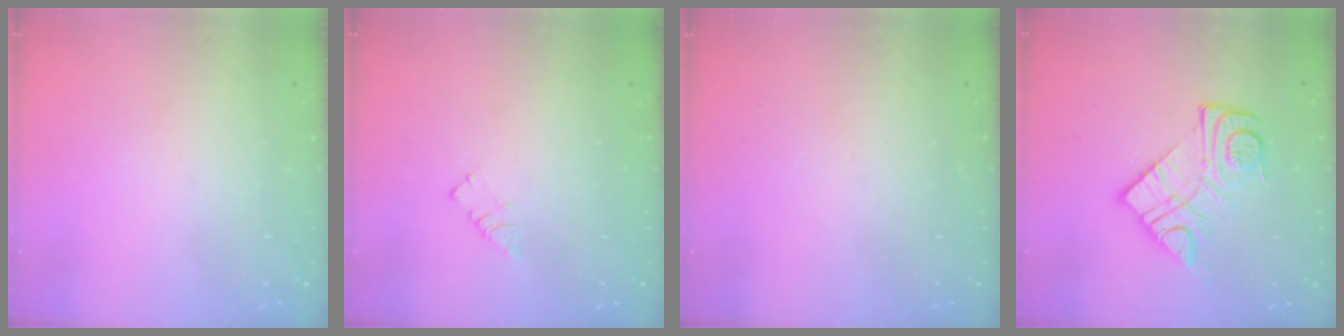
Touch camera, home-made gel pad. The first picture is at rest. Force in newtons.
{"total": 2.9, "press": 2.9, "slide": 0.4}
{"total": 0.0}
{"total": 13.2, "press": 13.2, "slide": 1.0}